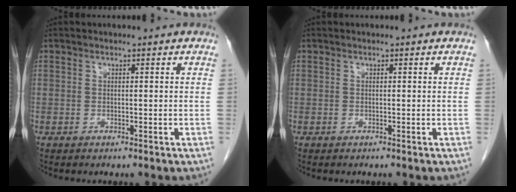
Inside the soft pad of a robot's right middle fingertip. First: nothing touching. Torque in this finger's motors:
{"motor_torque": [0.12, -0.05, 0.01, 0.01]}